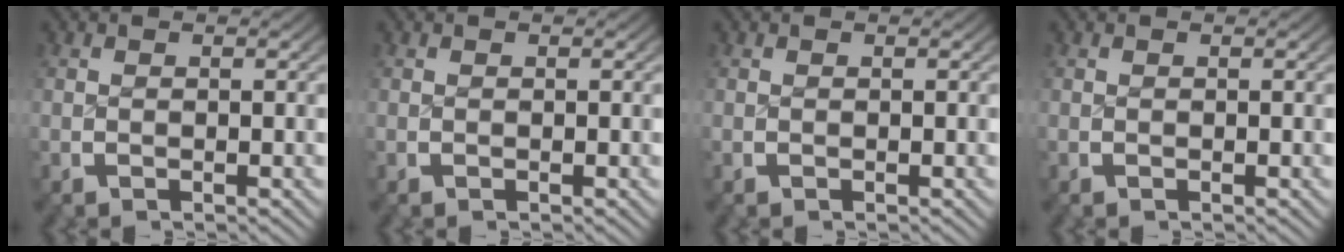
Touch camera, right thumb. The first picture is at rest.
{"total": 0.0}
{"total": 0.0}
{"total": 0.0}